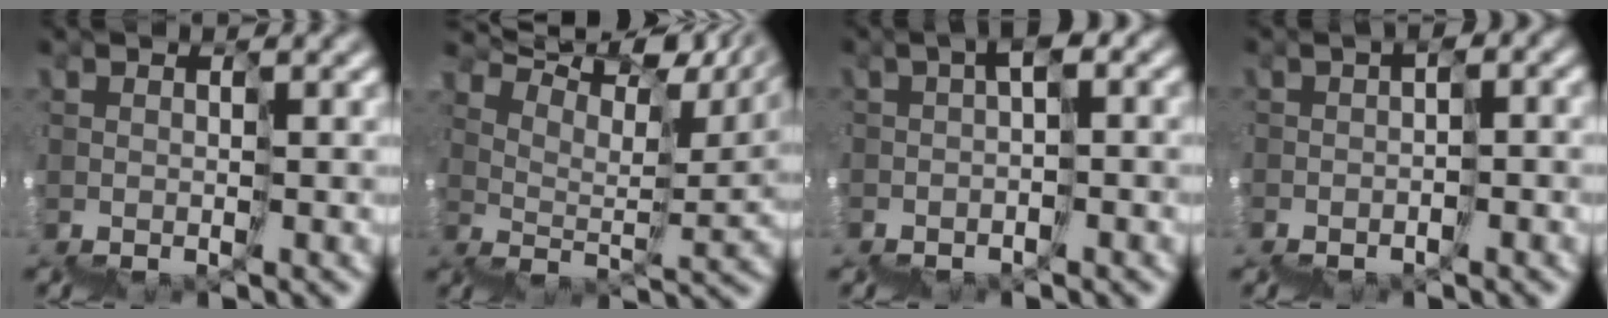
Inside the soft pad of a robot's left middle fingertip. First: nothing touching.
{"total": 11.5, "force": [11.5, 0.1, 1.4], "torque": [-0.037, 0.058, 0.184]}
{"total": 1.9, "force": [-1.7, -0.5, 0.7], "torque": [-0.022, -0.002, -0.037]}
{"total": 2.4, "force": [-2.2, 0.3, 1.1], "torque": [-0.016, -0.007, -0.033]}